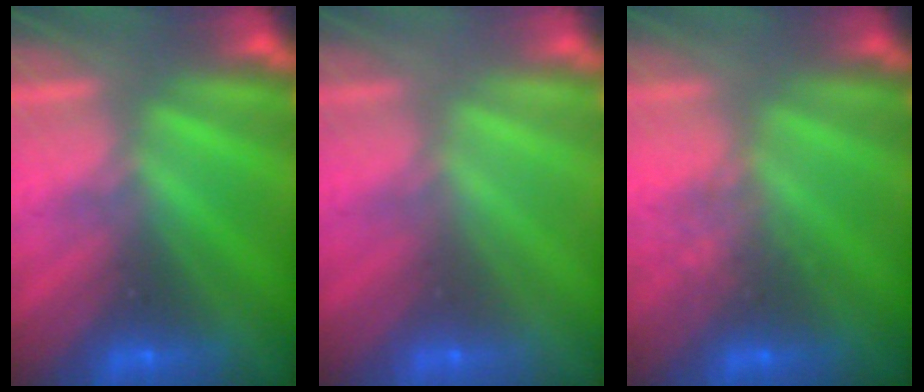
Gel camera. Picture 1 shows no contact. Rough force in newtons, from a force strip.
{"total": 3.1}
{"total": 2.6}